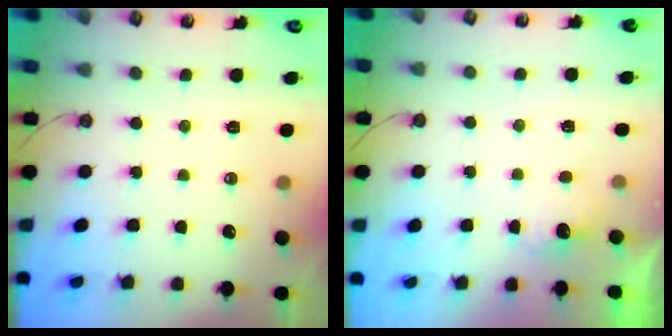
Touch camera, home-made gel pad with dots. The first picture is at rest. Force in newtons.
{"total": 2.2, "press": 2.0, "slide": 0.8}